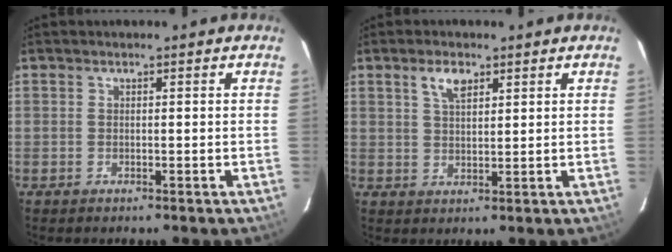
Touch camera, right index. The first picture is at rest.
{"total": 4.1, "force": [2.3, 1.9, 2.8], "torque": [-0.049, 0.007, 0.044]}